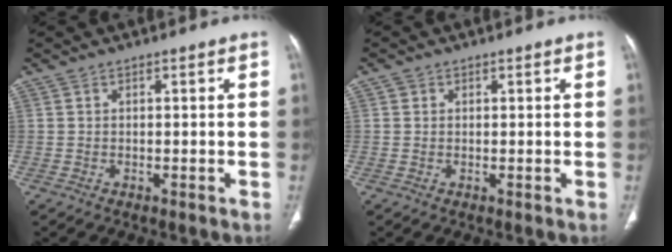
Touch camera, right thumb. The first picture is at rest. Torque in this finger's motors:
{"motor_torque": [-0.12, -0.12, 0.24, -0.19, -0.01]}